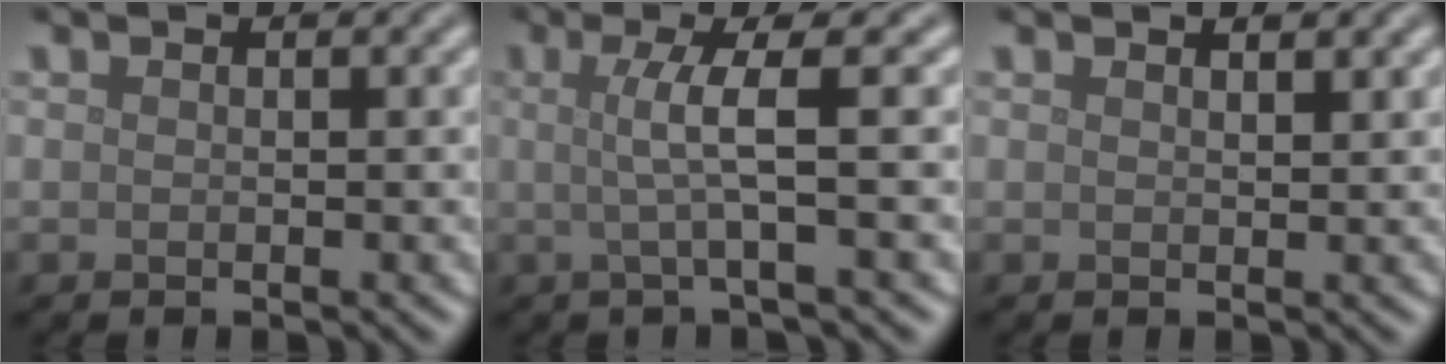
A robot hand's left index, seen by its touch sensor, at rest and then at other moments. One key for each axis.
{"total": 3.9, "fx": 0.2, "fy": 0.6, "fz": 3.8, "tx": -0.068, "ty": 0.003, "tz": -0.003}
{"total": 1.0, "fx": 0.9, "fy": 0.2, "fz": 0.4, "tx": -0.005, "ty": 0.001, "tz": 0.015}